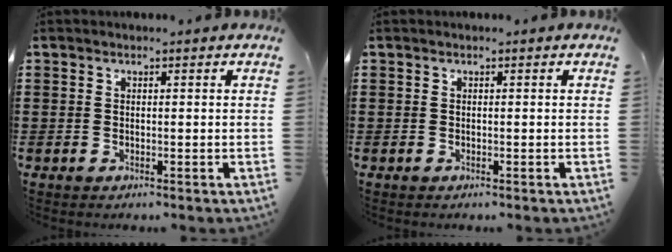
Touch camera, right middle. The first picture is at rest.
{"total": 0.0}